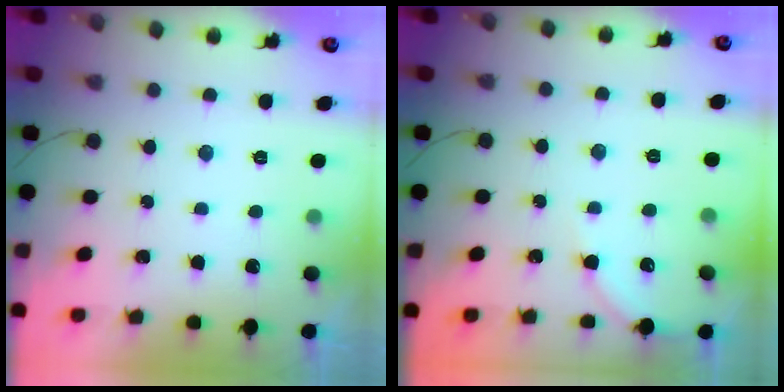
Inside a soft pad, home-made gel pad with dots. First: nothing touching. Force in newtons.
{"total": 4.0, "press": 4.0, "slide": 0.5}